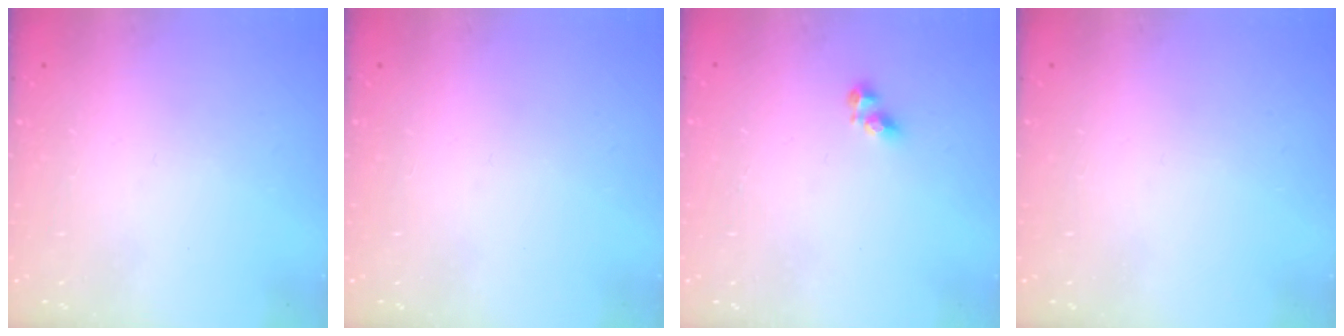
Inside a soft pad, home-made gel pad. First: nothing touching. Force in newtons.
{"total": 0.0}
{"total": 5.2, "press": 5.2, "slide": 0.7}
{"total": 0.0}